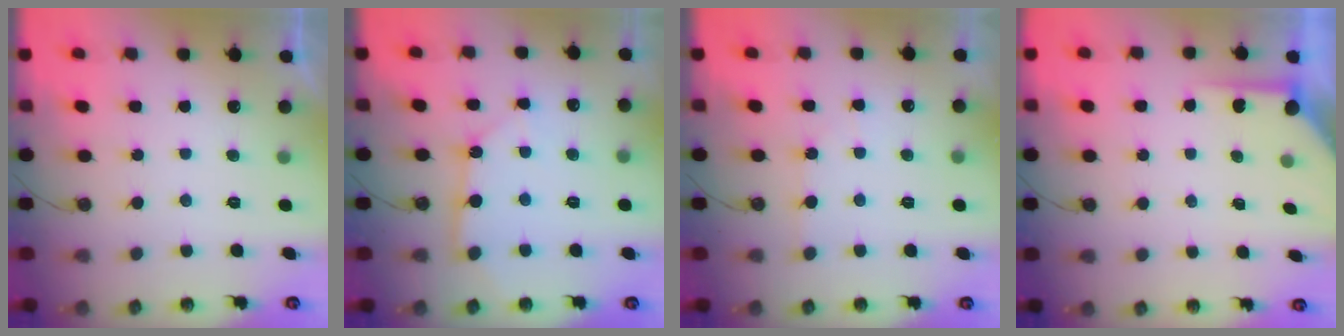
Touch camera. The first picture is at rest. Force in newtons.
{"total": 5.6, "press": 5.6, "slide": 0.4}
{"total": 3.0, "press": 3.0, "slide": 0.4}
{"total": 5.7, "press": 5.7, "slide": 0.7}